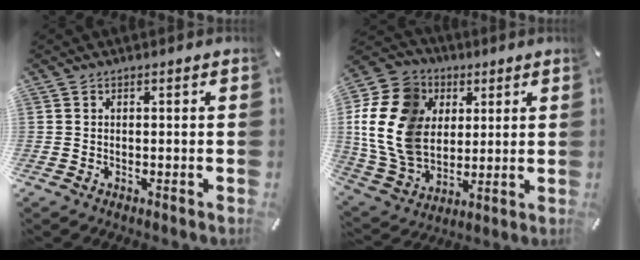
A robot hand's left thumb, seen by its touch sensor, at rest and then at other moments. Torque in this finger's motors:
{"motor_torque": [1.23, 1.19, 1.88, -0.89, 0.78]}